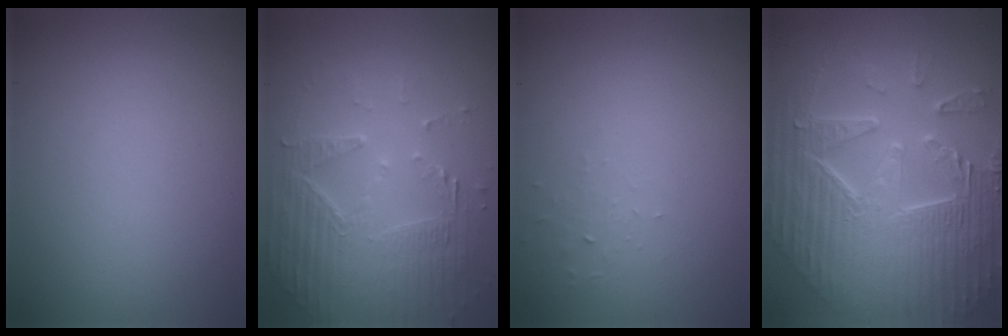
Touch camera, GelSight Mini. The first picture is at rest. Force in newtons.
{"total": 4.6, "press": 4.2, "slide": 1.9}
{"total": 0.6, "press": 0.3, "slide": 0.6}
{"total": 10.3, "press": 7.0, "slide": 7.5}